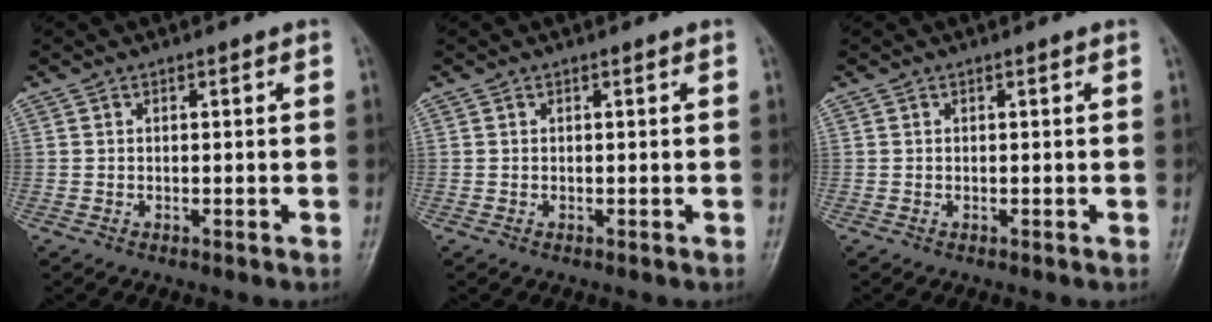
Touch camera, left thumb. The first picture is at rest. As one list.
[{"total": 0.0}, {"total": 0.0}]